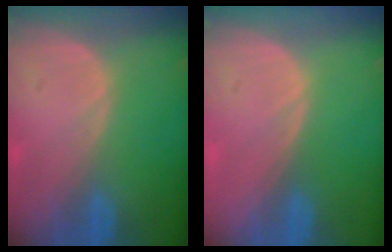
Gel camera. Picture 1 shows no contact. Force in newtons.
{"total": 0.0}